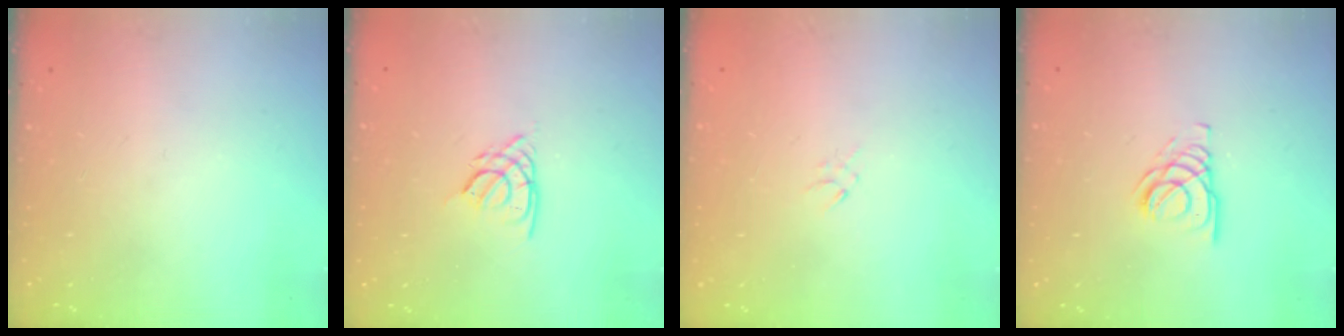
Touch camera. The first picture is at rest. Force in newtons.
{"total": 2.2, "press": 2.1, "slide": 0.5}
{"total": 0.9, "press": 0.8, "slide": 0.4}
{"total": 3.7, "press": 3.7, "slide": 0.4}